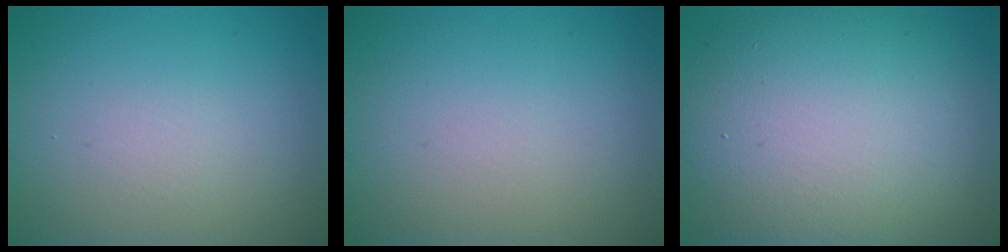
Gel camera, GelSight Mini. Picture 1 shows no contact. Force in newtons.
{"total": 0.0}
{"total": 13.0, "press": 13.0, "slide": 0.8}